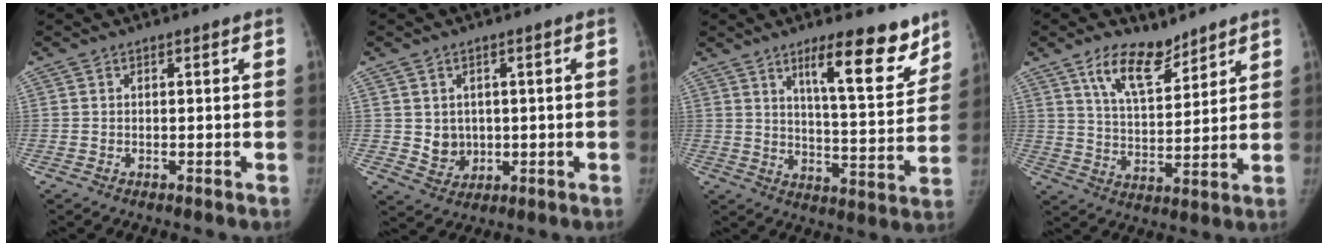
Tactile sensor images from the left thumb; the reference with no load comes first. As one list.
[{"total": 4.9, "force": [0.4, 4.3, 2.3], "torque": [-0.016, -0.006, 0.021]}, {"total": 14.8, "force": [9.6, 3.8, 10.5], "torque": [-0.115, -0.069, 0.150]}, {"total": 10.6, "force": [7.4, 4.6, 6.0], "torque": [-0.085, -0.051, 0.137]}]